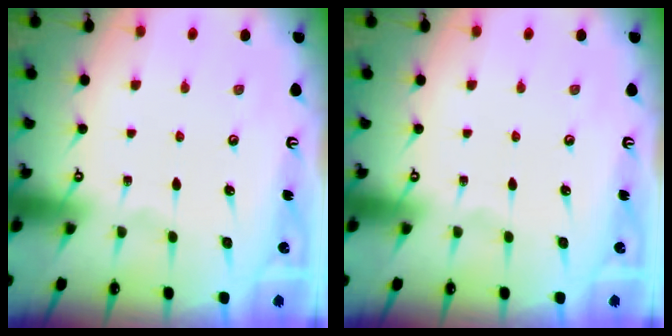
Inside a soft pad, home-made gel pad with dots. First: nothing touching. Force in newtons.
{"total": 0.0}